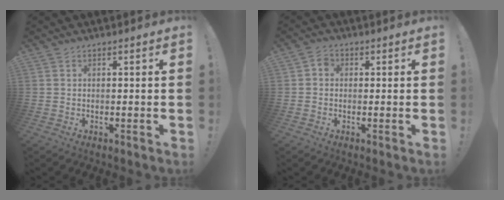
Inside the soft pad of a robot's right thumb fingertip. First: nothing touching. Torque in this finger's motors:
{"motor_torque": [0.11, 0.03, 0.39, -0.01, -0.01]}